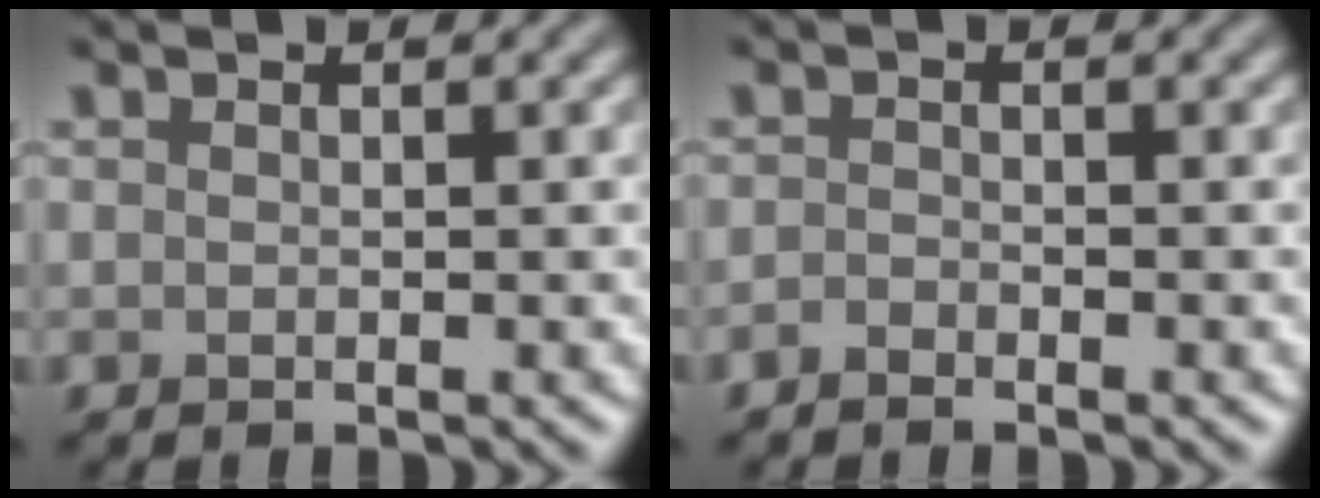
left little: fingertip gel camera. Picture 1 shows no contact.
{"total": 0.8, "force": [-0.8, 0.2, 0.3], "torque": [-0.006, 0.000, -0.018]}